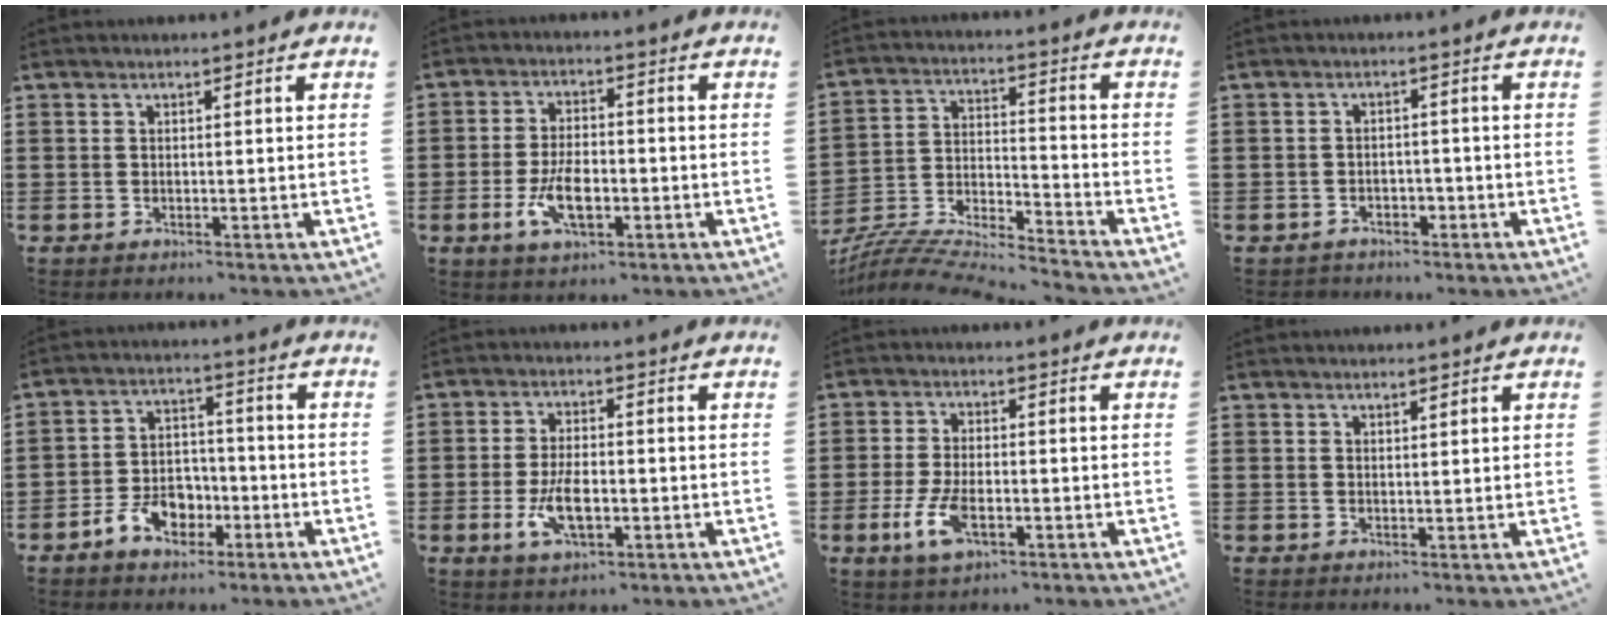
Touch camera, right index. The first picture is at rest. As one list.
[{"total": 6.7, "force": [-2.0, 3.2, 5.6], "torque": [-0.118, 0.000, -0.039]}, {"total": 7.0, "force": [-6.8, 0.8, 1.8], "torque": [-0.047, -0.009, -0.140]}, {"total": 2.0, "force": [-1.5, 1.3, 0.3], "torque": [-0.009, 0.001, -0.031]}, {"total": 6.7, "force": [-3.3, 4.8, 3.4], "torque": [-0.077, 0.016, -0.064]}, {"total": 6.3, "force": [-1.7, 2.9, 5.4], "torque": [-0.117, -0.003, -0.034]}, {"total": 6.2, "force": [-2.2, 2.8, 5.1], "torque": [-0.117, -0.007, -0.044]}, {"total": 0.8, "force": [0.7, 0.2, 0.2], "torque": [-0.004, 0.002, 0.013]}]